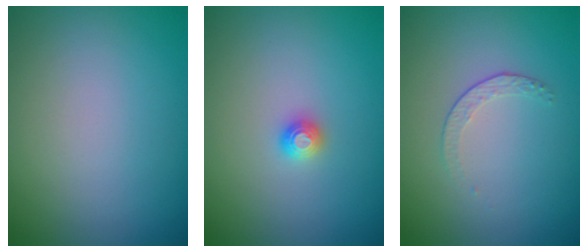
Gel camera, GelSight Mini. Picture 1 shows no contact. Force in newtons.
{"total": 1.2, "press": 1.2, "slide": 0.1}
{"total": 1.4, "press": 0.7, "slide": 1.2}